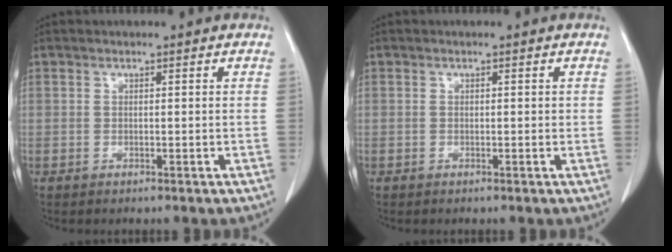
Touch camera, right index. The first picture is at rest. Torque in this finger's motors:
{"motor_torque": [-0.20, 0.09, 0.04, -0.01]}